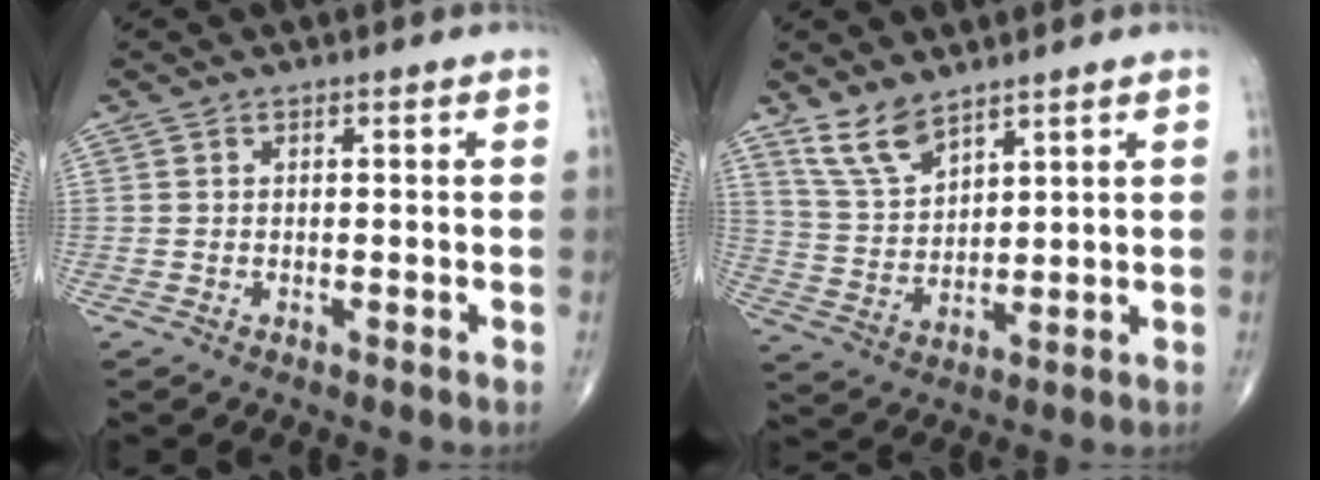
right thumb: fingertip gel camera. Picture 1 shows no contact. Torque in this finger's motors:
{"motor_torque": [0.27, 0.31, 0.74, 0.72, 0.05]}